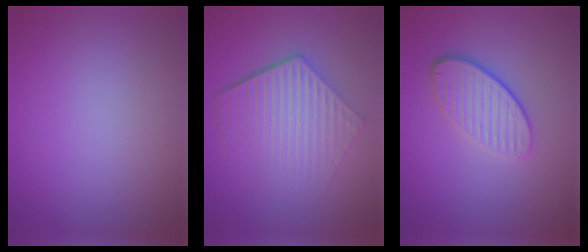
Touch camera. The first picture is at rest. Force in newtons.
{"total": 6.0, "press": 4.5, "slide": 4.0}
{"total": 4.5, "press": 3.2, "slide": 3.2}